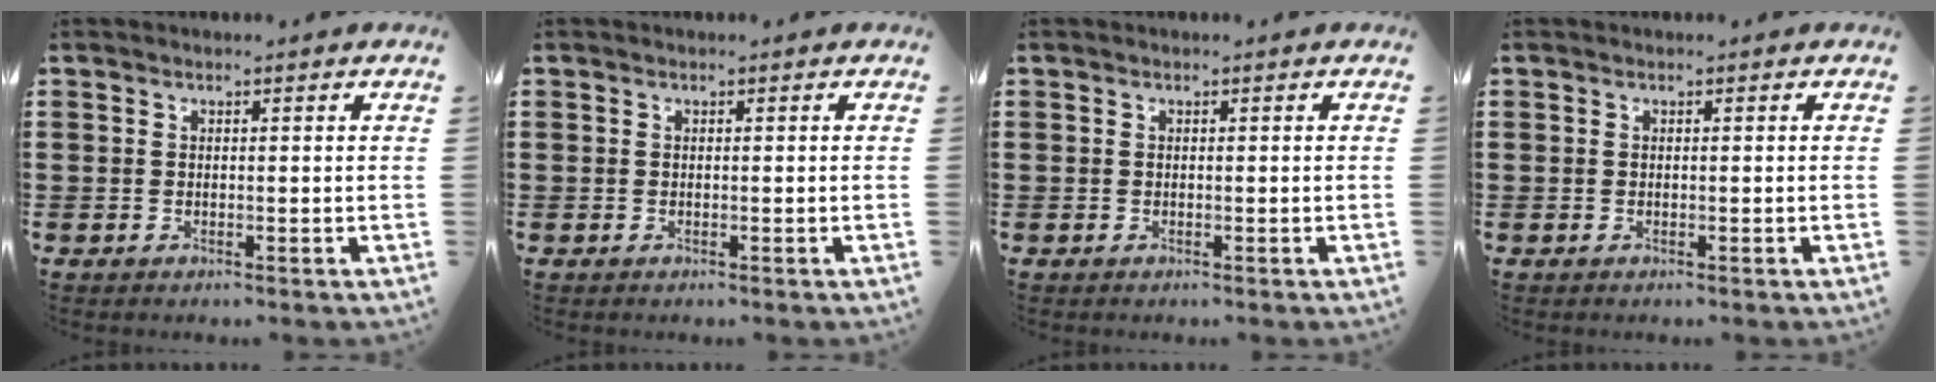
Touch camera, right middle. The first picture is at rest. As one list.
[{"total": 0.0}, {"total": 0.0}, {"total": 0.0}]